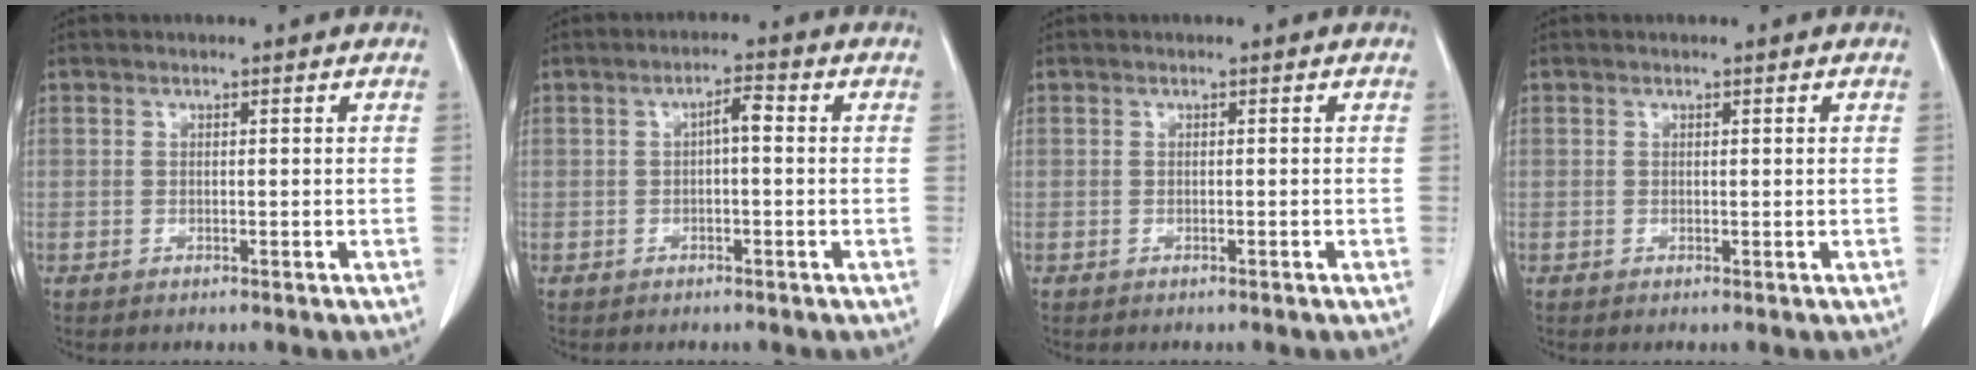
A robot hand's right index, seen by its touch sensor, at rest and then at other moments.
{"total": 2.7, "force": [0.2, 0.7, 2.6], "torque": [-0.041, 0.013, 0.003]}
{"total": 0.0}
{"total": 0.0}